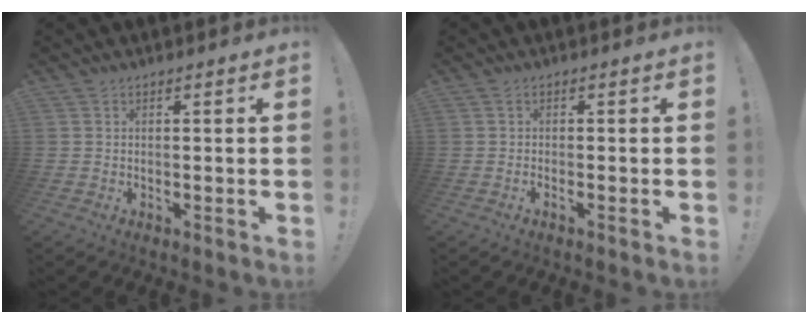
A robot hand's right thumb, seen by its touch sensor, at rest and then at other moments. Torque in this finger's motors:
{"motor_torque": [0.09, -0.21, -0.27, 0.18, 0.07]}